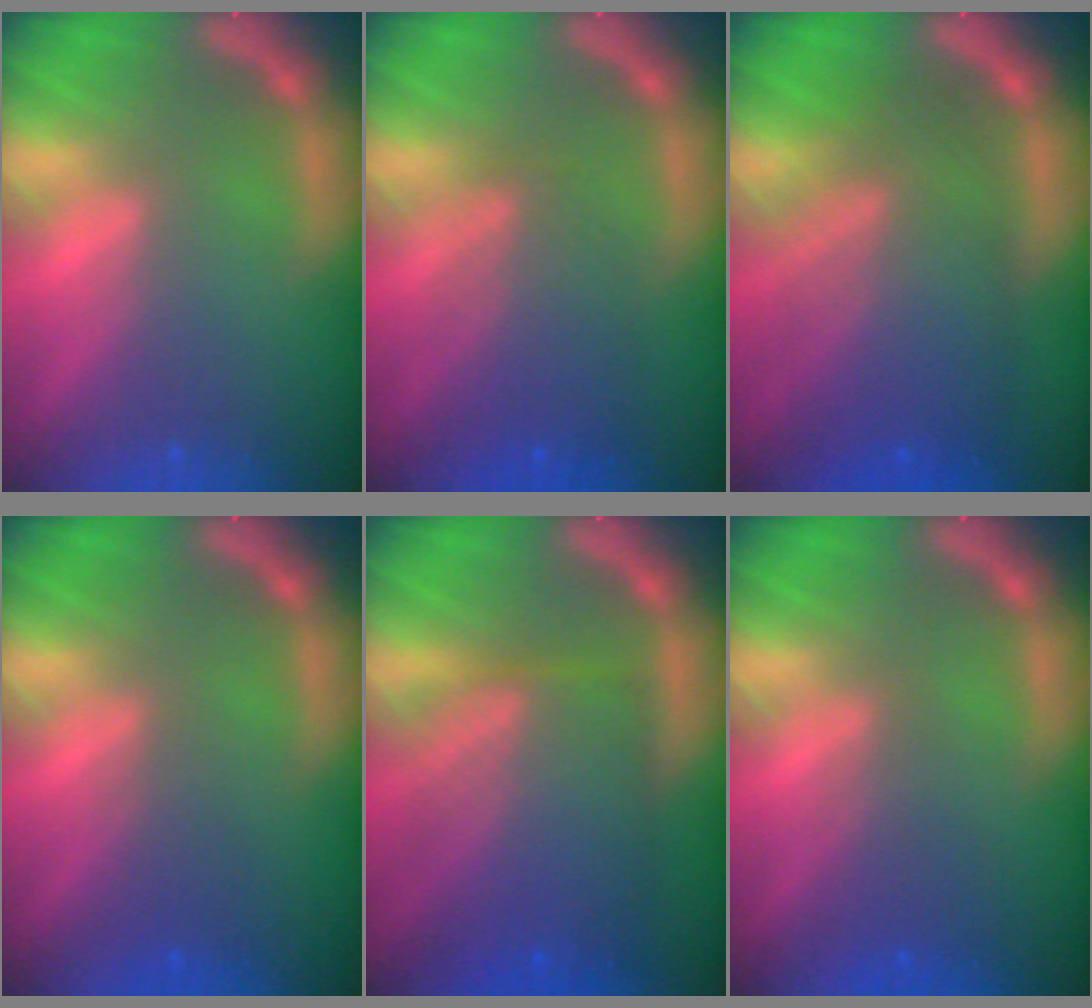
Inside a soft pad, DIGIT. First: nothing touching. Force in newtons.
{"total": 5.1}
{"total": 9.0}
{"total": 2.0}
{"total": 9.0}
{"total": 2.5}